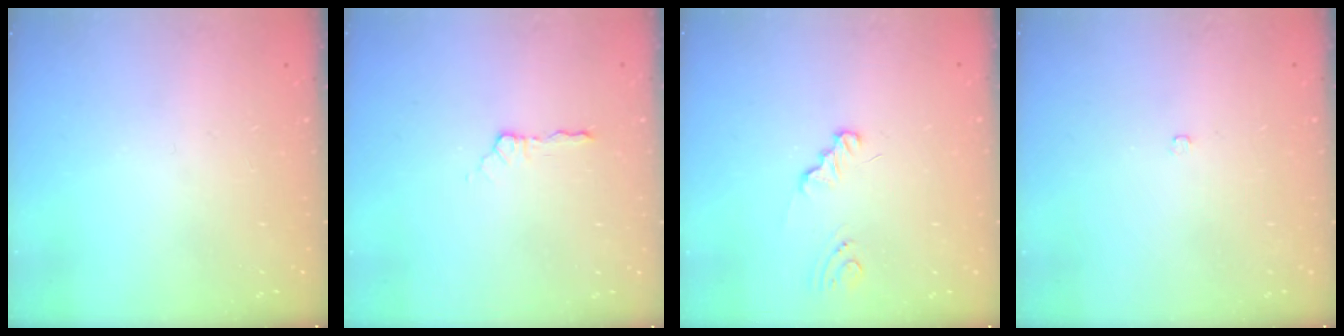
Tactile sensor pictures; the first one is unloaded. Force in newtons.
{"total": 4.6, "press": 4.5, "slide": 0.8}
{"total": 1.1, "press": 1.1, "slide": 0.1}
{"total": 2.1, "press": 2.1, "slide": 0.4}